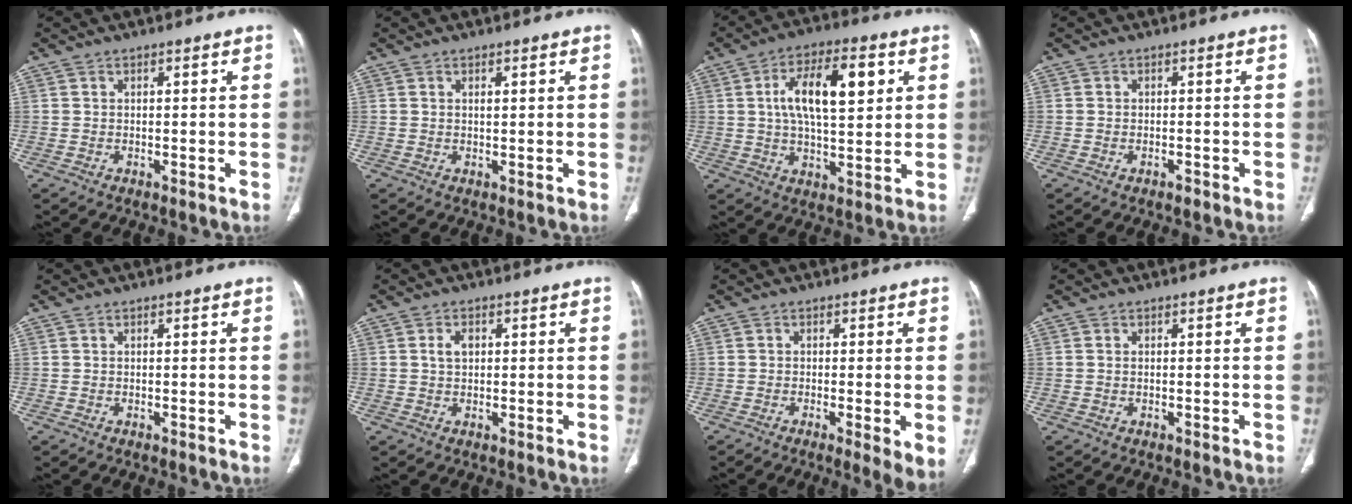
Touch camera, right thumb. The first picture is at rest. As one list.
[{"total": 1.0, "force": [0.5, 0.2, 0.9], "torque": [-0.015, -0.001, 0.008]}, {"total": 14.0, "force": [3.6, 6.0, 12.2], "torque": [-0.194, 0.005, 0.059]}, {"total": 1.0, "force": [-0.6, 0.5, 0.5], "torque": [-0.010, 0.003, -0.008]}, {"total": 0.0}, {"total": 2.5, "force": [0.6, 1.6, 1.7], "torque": [-0.031, 0.006, 0.011]}, {"total": 4.5, "force": [-1.0, 0.8, 4.3], "torque": [-0.076, -0.016, -0.021]}, {"total": 0.0}]